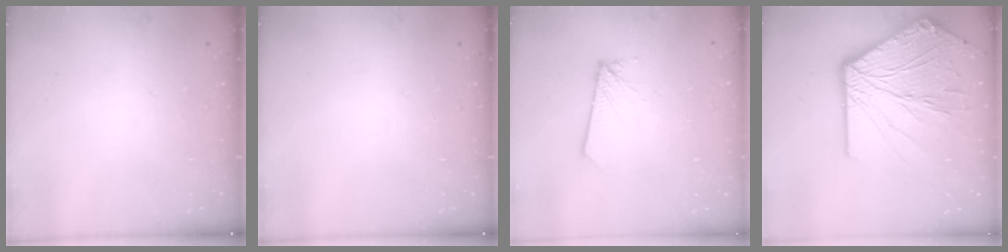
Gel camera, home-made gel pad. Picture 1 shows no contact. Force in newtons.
{"total": 0.0}
{"total": 2.8, "press": 2.8, "slide": 0.3}
{"total": 22.4, "press": 22.3, "slide": 2.8}